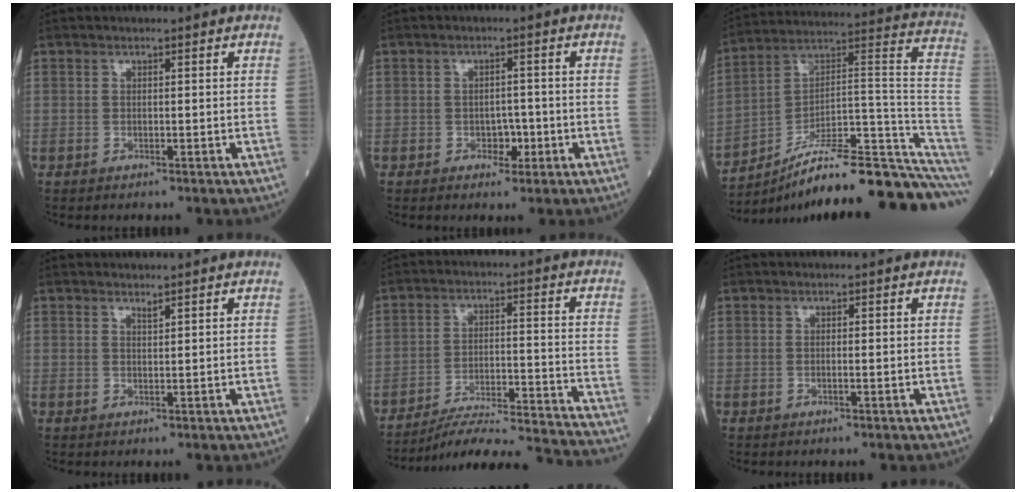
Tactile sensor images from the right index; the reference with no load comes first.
{"total": 2.5, "force": [-0.9, 1.7, 1.7], "torque": [-0.018, 0.006, -0.008]}
{"total": 23.3, "force": [-18.7, 0.8, 13.9], "torque": [-0.121, 0.059, -0.282]}
{"total": 0.7, "force": [0.7, -0.1, 0.2], "torque": [-0.013, -0.005, 0.017]}
{"total": 20.2, "force": [-19.3, -1.1, 5.8], "torque": [-0.066, -0.017, -0.271]}
{"total": 0.0}